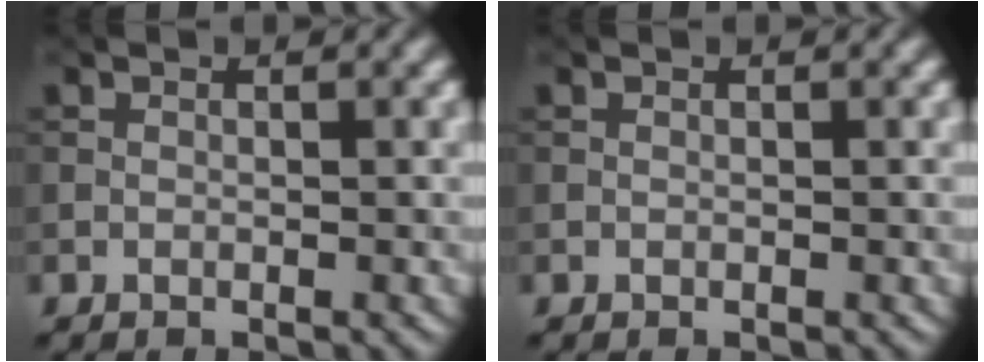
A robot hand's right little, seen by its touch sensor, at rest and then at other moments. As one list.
[{"total": 0.0}]